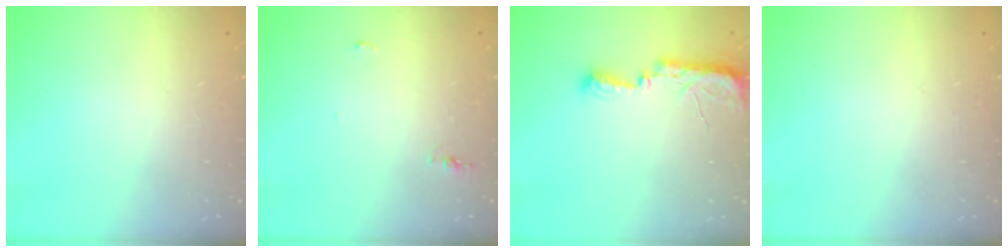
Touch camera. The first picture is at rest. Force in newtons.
{"total": 7.7, "press": 4.4, "slide": 6.4}
{"total": 8.1, "press": 8.1, "slide": 1.0}
{"total": 0.0}